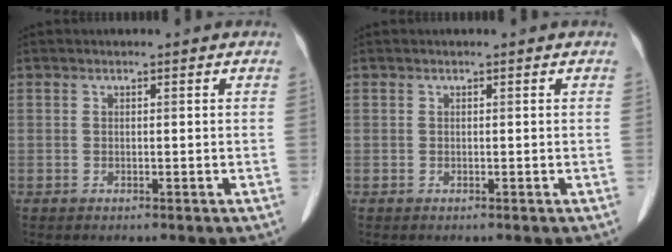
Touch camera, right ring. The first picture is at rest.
{"total": 0.0}